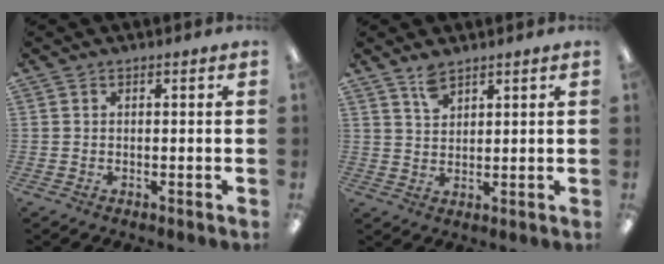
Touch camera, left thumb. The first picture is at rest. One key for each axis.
{"total": 4.2, "fx": 3.3, "fy": 1.8, "fz": 1.8, "tx": -0.034, "ty": -0.010, "tz": 0.061}